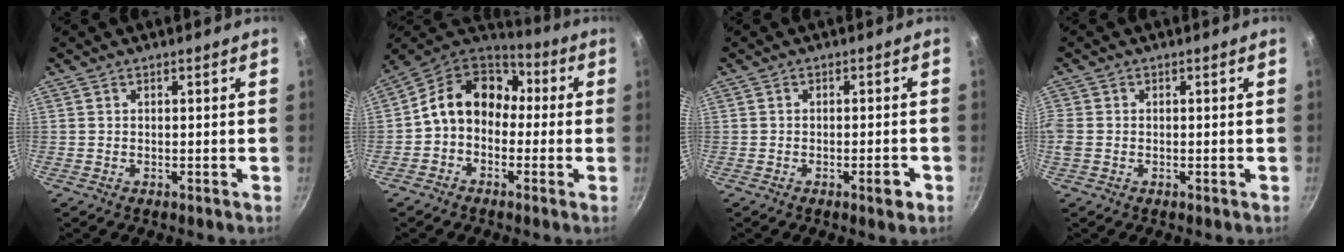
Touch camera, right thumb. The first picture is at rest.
{"total": 13.2, "force": [0.0, 10.5, 8.0], "torque": [-0.100, 0.047, -0.025]}
{"total": 1.7, "force": [-1.0, 0.7, 1.2], "torque": [-0.013, 0.013, -0.012]}
{"total": 2.9, "force": [-0.4, 2.4, 1.7], "torque": [-0.038, 0.000, -0.012]}